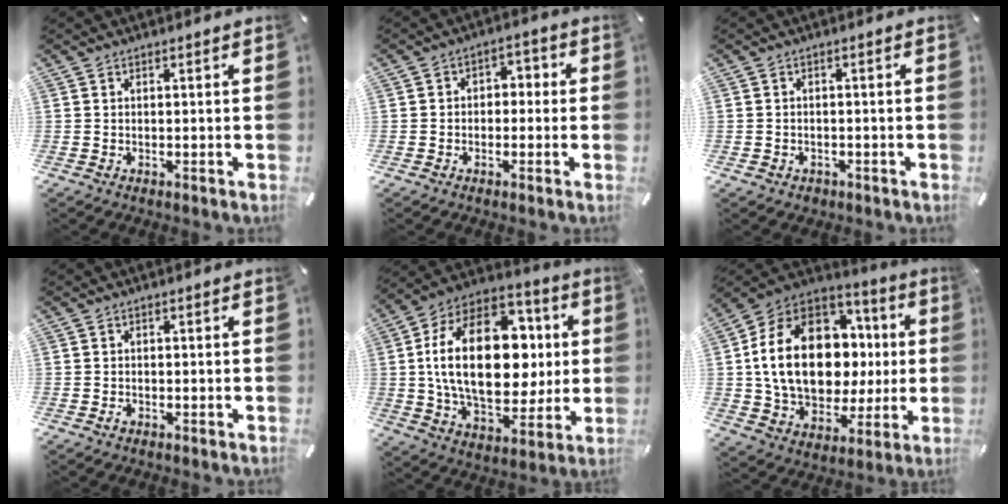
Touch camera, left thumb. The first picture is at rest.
{"total": 3.7, "force": [-2.0, 2.8, 1.4], "torque": [-0.026, 0.018, -0.041]}
{"total": 1.7, "force": [-0.8, 1.4, 0.4], "torque": [-0.009, 0.005, -0.020]}
{"total": 0.8, "force": [-0.4, 0.6, 0.5], "torque": [-0.009, 0.000, -0.009]}
{"total": 27.2, "force": [2.6, 16.9, 21.2], "torque": [-0.408, 0.005, 0.048]}
{"total": 22.0, "force": [2.7, 15.5, 15.4], "torque": [-0.310, -0.014, 0.052]}